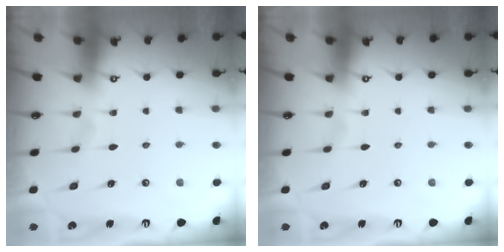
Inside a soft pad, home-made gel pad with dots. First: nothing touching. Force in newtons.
{"total": 0.0}